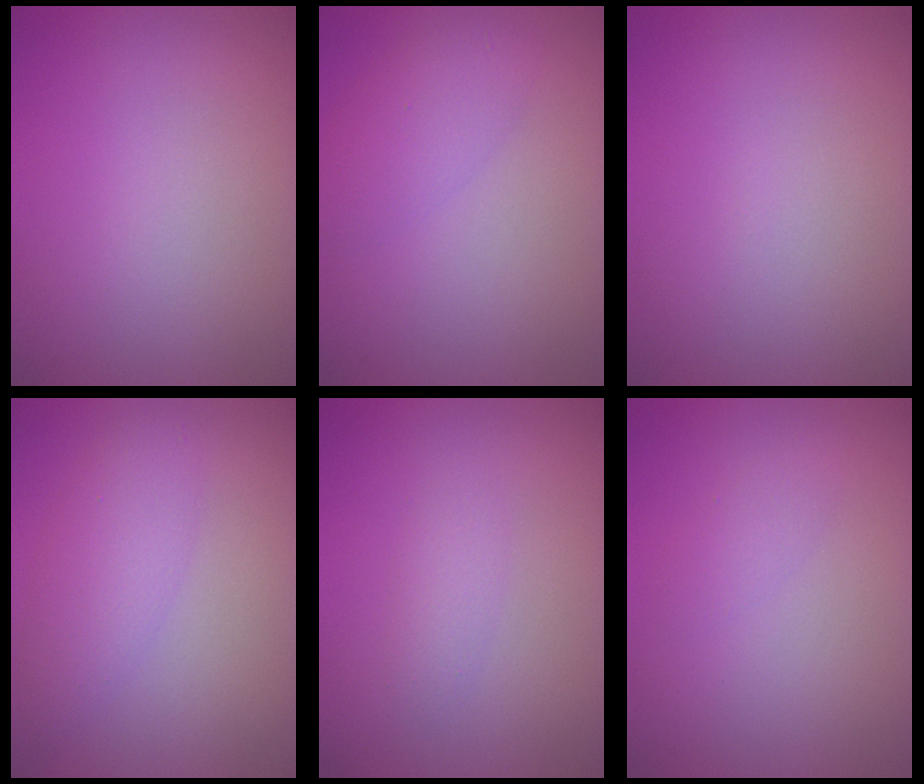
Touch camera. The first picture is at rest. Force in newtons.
{"total": 2.5, "press": 2.5, "slide": 0.1}
{"total": 0.0}
{"total": 2.9, "press": 2.9, "slide": 0.0}
{"total": 1.3, "press": 1.3, "slide": 0.1}
{"total": 1.1, "press": 1.1, "slide": 0.0}